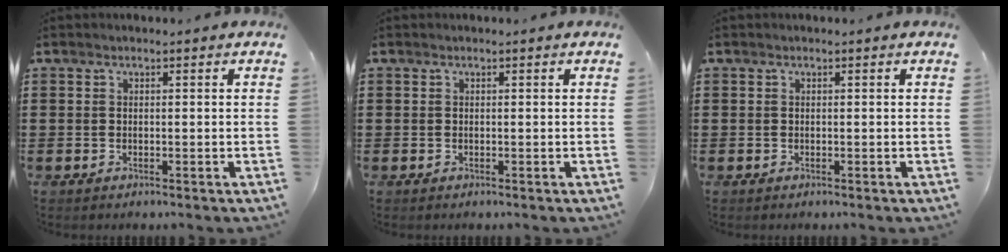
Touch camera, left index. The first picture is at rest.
{"total": 0.0}
{"total": 0.0}